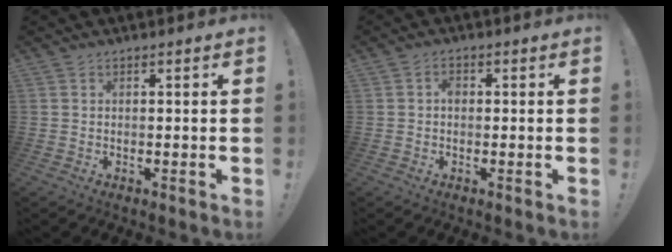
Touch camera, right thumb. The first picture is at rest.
{"total": 1.9, "force": [-0.3, 1.3, 1.3], "torque": [-0.023, 0.007, -0.008]}